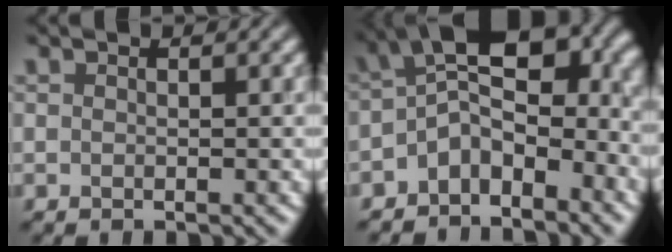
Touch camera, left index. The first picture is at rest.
{"total": 9.3, "force": [-2.4, 5.3, 7.2], "torque": [-0.105, 0.002, -0.048]}